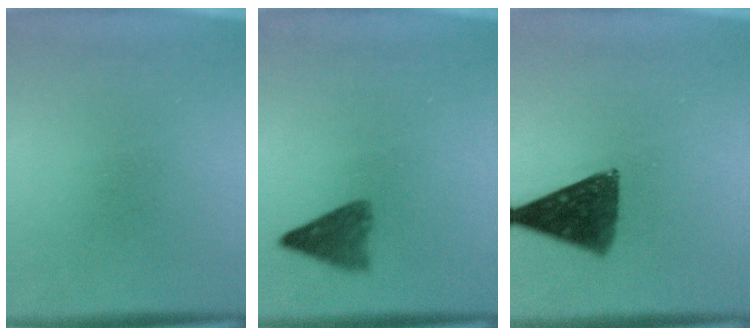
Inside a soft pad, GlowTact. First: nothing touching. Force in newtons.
{"total": 3.8}
{"total": 10.4}